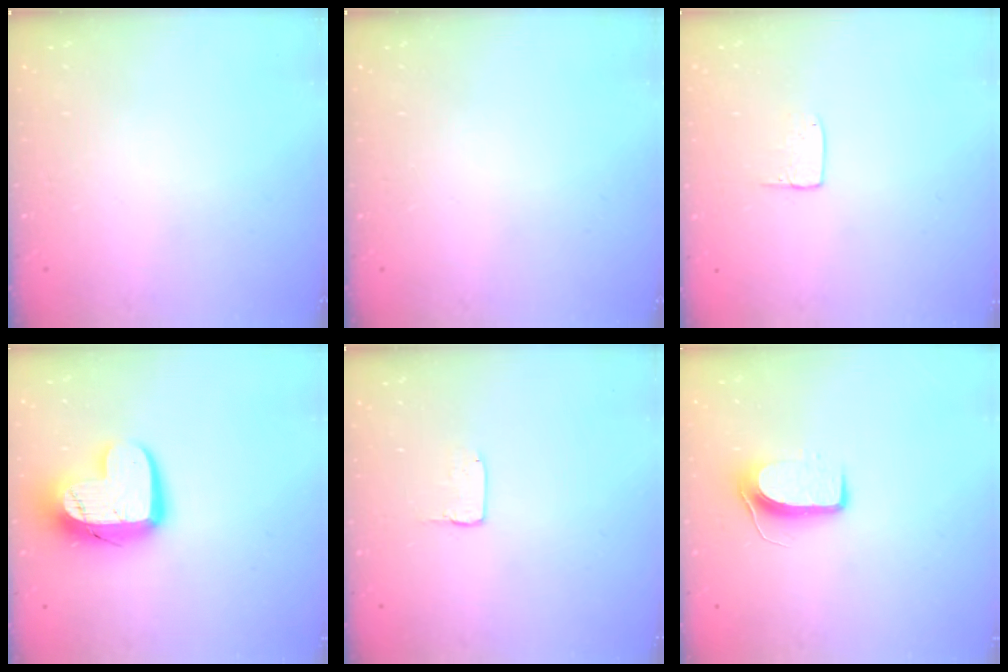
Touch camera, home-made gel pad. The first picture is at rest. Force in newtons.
{"total": 0.0}
{"total": 5.8, "press": 5.8, "slide": 0.4}
{"total": 15.1, "press": 15.0, "slide": 1.2}
{"total": 2.0, "press": 2.0, "slide": 0.0}
{"total": 8.7, "press": 8.7, "slide": 0.7}